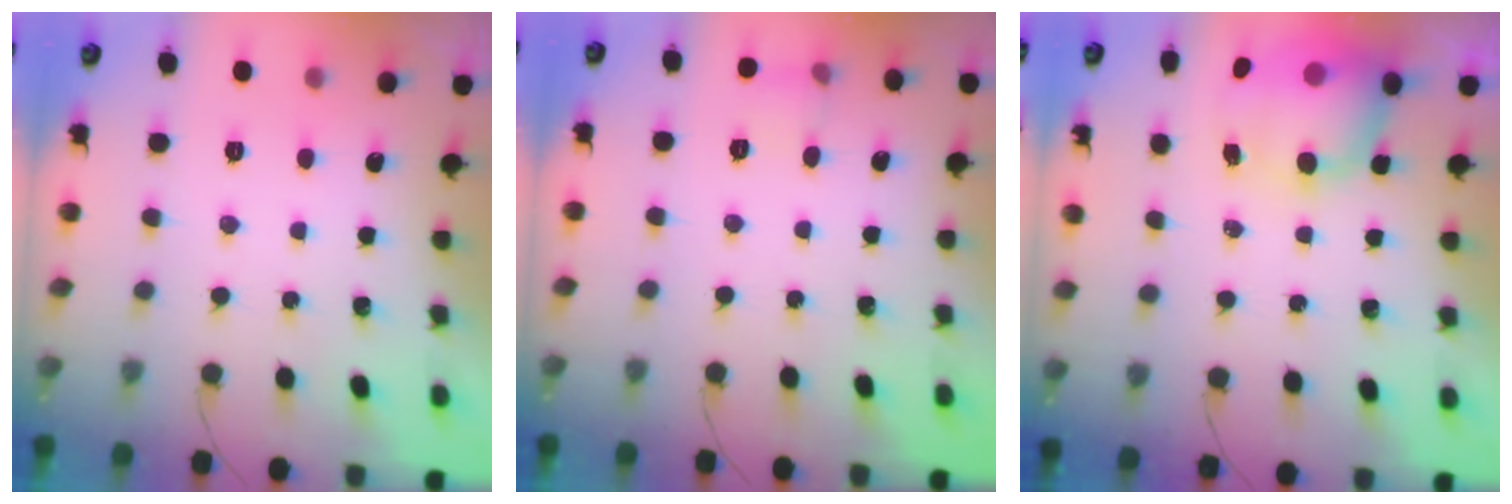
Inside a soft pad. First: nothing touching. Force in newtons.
{"total": 5.2, "press": 4.9, "slide": 1.7}
{"total": 9.8, "press": 9.6, "slide": 2.0}